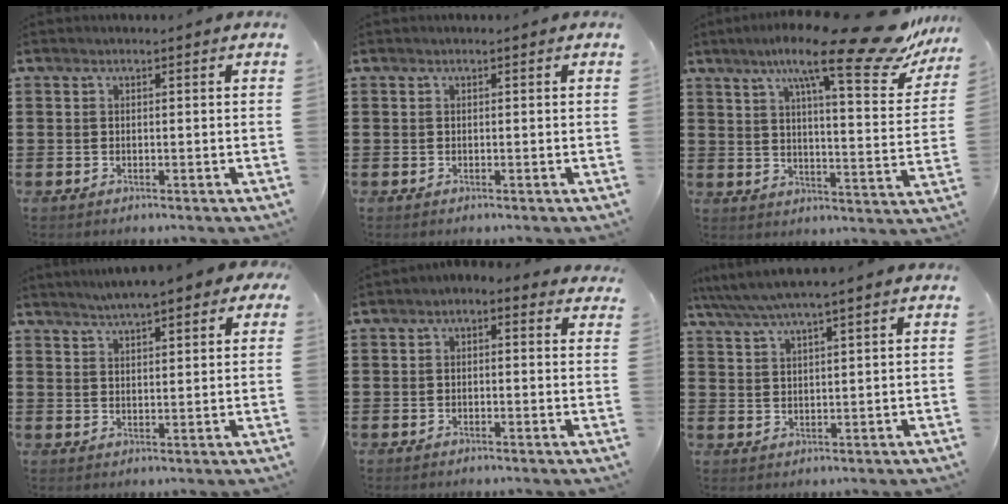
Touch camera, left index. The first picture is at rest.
{"total": 0.0}
{"total": 15.8, "force": [11.4, 0.9, 11.0], "torque": [-0.196, -0.055, 0.178]}
{"total": 4.0, "force": [3.5, 0.3, 2.0], "torque": [-0.050, -0.001, 0.060]}
{"total": 1.1, "force": [-0.5, 0.7, 0.7], "torque": [-0.017, 0.005, -0.013]}
{"total": 4.0, "force": [3.2, 0.0, 2.4], "torque": [-0.055, -0.006, 0.057]}